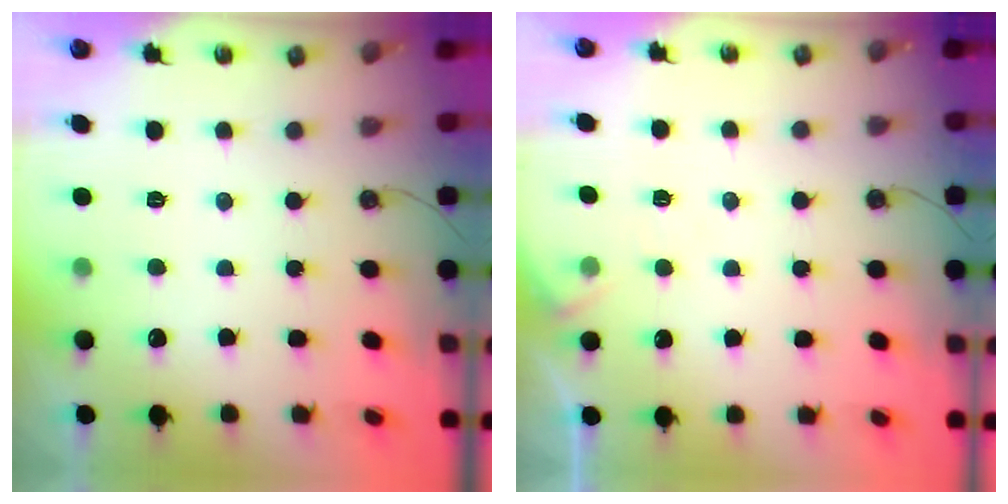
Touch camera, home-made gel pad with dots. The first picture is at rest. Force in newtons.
{"total": 5.4, "press": 5.4, "slide": 0.8}